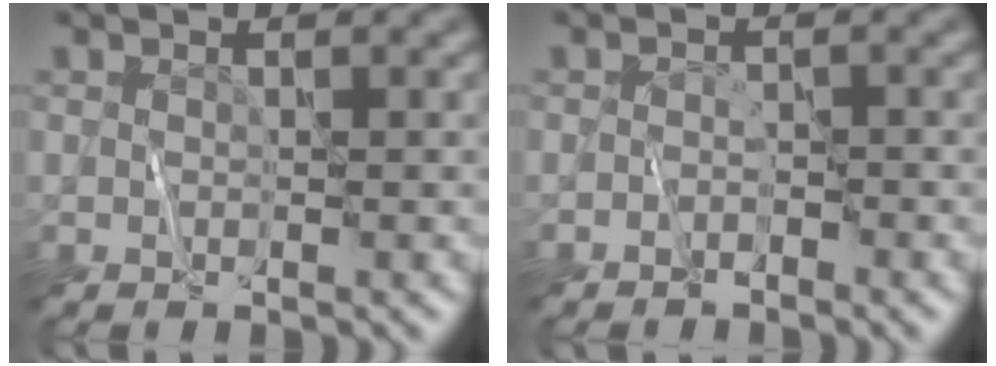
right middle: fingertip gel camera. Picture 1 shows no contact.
{"total": 1.0, "force": [-1.0, 0.3, 0.2], "torque": [-0.002, 0.009, -0.019]}